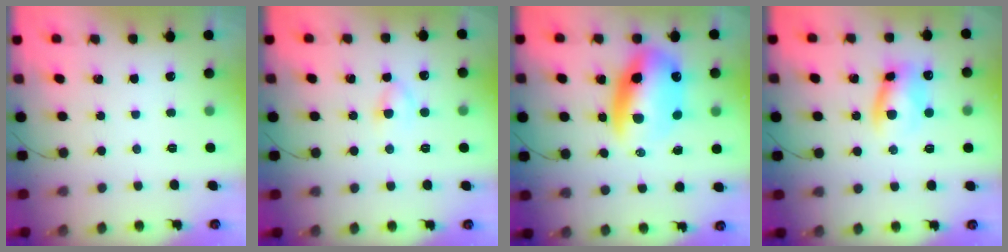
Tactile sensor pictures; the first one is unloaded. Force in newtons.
{"total": 3.8, "press": 3.5, "slide": 1.5}
{"total": 14.5, "press": 14.1, "slide": 3.6}
{"total": 8.9, "press": 8.9, "slide": 0.8}